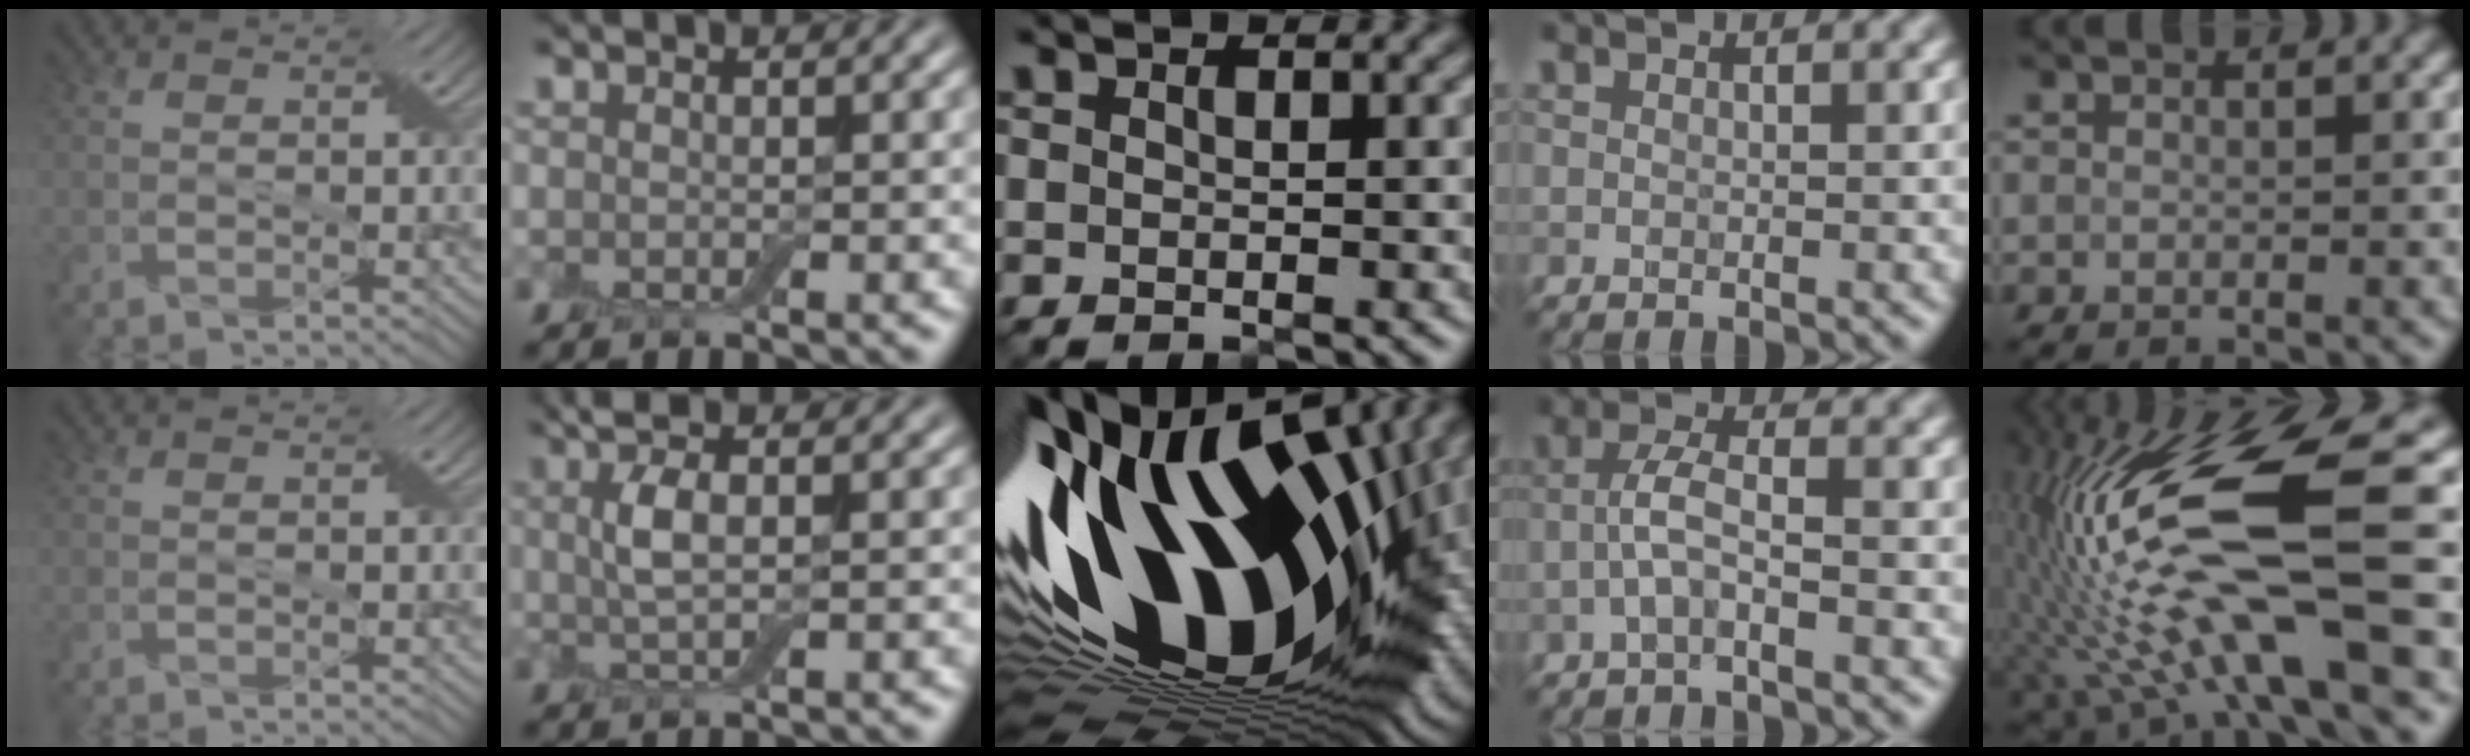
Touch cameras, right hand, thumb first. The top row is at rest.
{"index": {"total": 3.8, "force": [1.2, 1.2, 3.4], "torque": [-0.071, 0.004, 0.022]}, "middle": {"total": 20.8, "force": [1.0, 11.0, 17.6], "torque": [-0.314, -0.007, -0.011]}, "ring": {"total": 2.8, "force": [-1.2, 0.5, 2.4], "torque": [-0.053, 0.011, -0.031]}, "little": {"total": 14.2, "force": [-0.9, 3.5, 13.8], "torque": [-0.276, 0.011, -0.009]}}